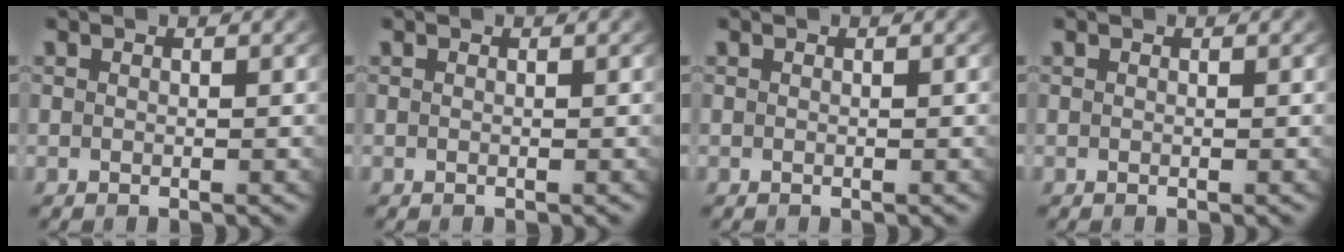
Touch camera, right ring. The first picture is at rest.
{"total": 0.0}
{"total": 0.0}
{"total": 0.0}